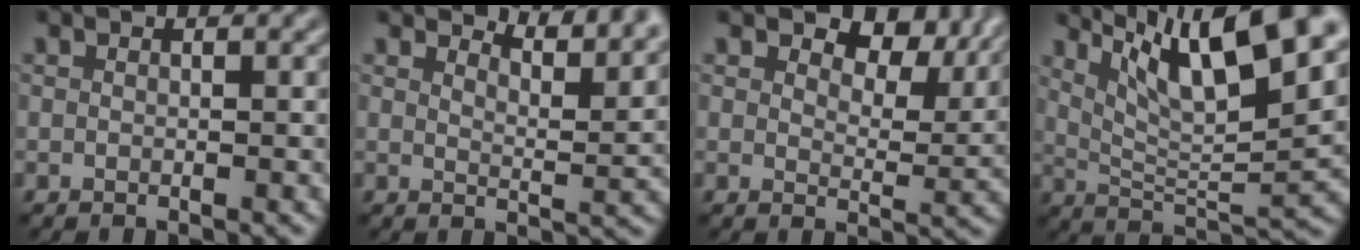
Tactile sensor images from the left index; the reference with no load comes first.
{"total": 4.9, "force": [4.6, 0.8, 1.4], "torque": [-0.025, -0.004, 0.056]}
{"total": 6.8, "force": [4.9, 3.3, 3.5], "torque": [-0.059, -0.003, 0.062]}
{"total": 12.0, "force": [6.8, 3.4, 9.3], "torque": [-0.143, 0.012, 0.108]}